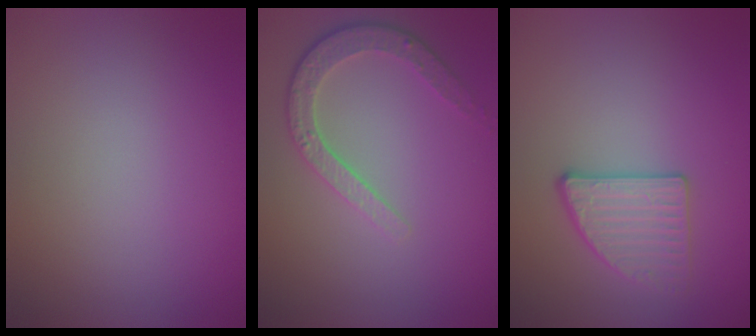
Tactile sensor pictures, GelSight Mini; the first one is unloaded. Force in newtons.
{"total": 3.5, "press": 2.9, "slide": 2.0}
{"total": 2.8, "press": 2.7, "slide": 0.6}